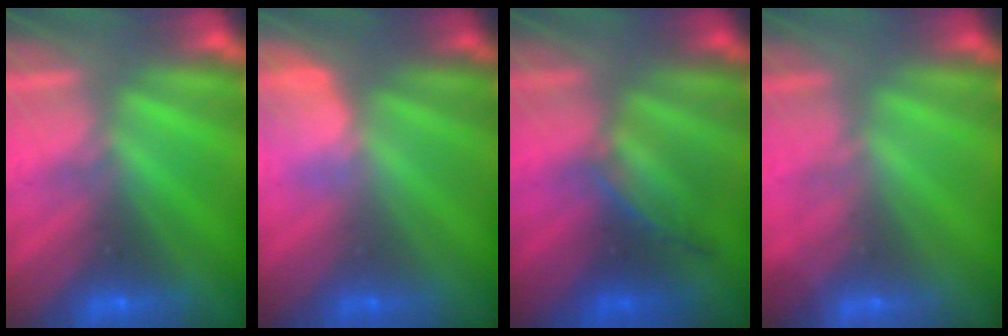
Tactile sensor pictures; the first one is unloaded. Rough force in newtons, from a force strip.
{"total": 2.8}
{"total": 4.4}
{"total": 1.8}